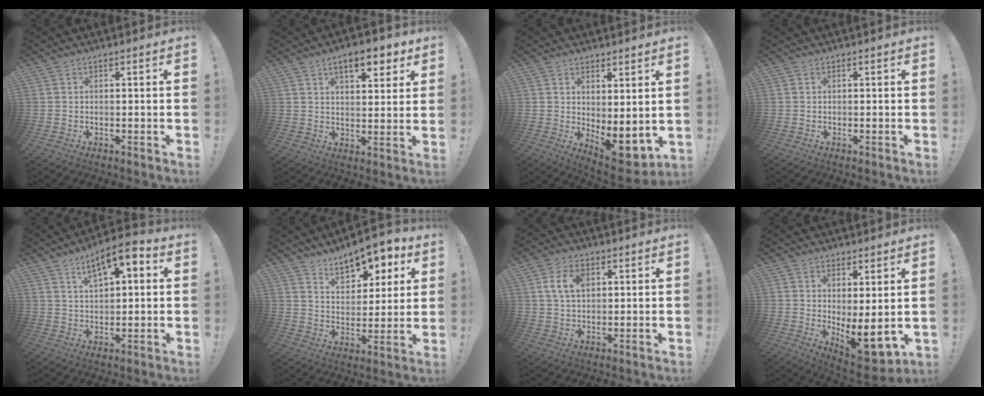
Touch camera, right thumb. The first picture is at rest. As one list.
[{"total": 9.1, "force": [5.4, 3.5, 6.4], "torque": [-0.092, -0.020, 0.093]}, {"total": 6.5, "force": [0.3, 3.2, 5.6], "torque": [-0.043, -0.033, 0.014]}, {"total": 0.0}, {"total": 9.3, "force": [4.6, 3.8, 7.2], "torque": [-0.109, -0.022, 0.079]}, {"total": 11.6, "force": [8.5, 5.8, 5.3], "torque": [-0.080, -0.058, 0.156]}, {"total": 7.2, "force": [2.0, 4.4, 5.3], "torque": [-0.094, 0.008, 0.039]}, {"total": 9.3, "force": [-0.5, 3.3, 8.7], "torque": [-0.079, -0.034, 0.001]}]